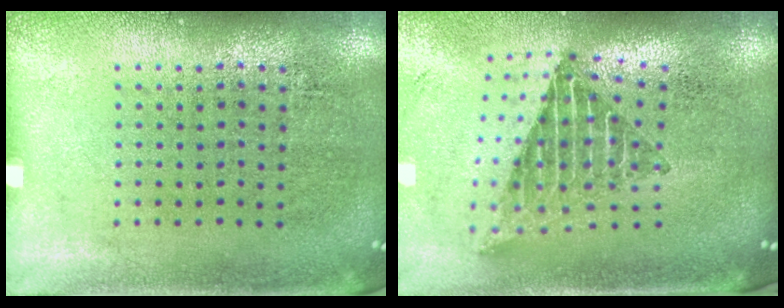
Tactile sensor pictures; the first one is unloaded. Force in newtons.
{"total": 2.3, "press": 1.6, "slide": 1.6}